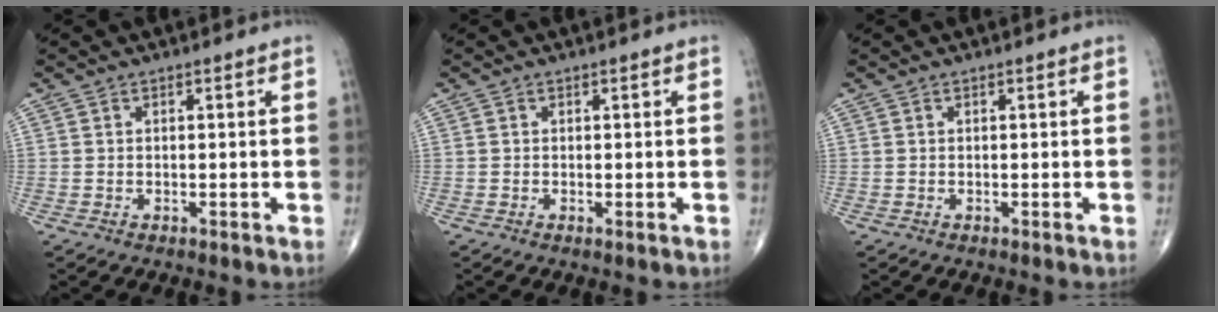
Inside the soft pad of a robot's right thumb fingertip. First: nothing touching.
{"total": 0.0}
{"total": 0.0}